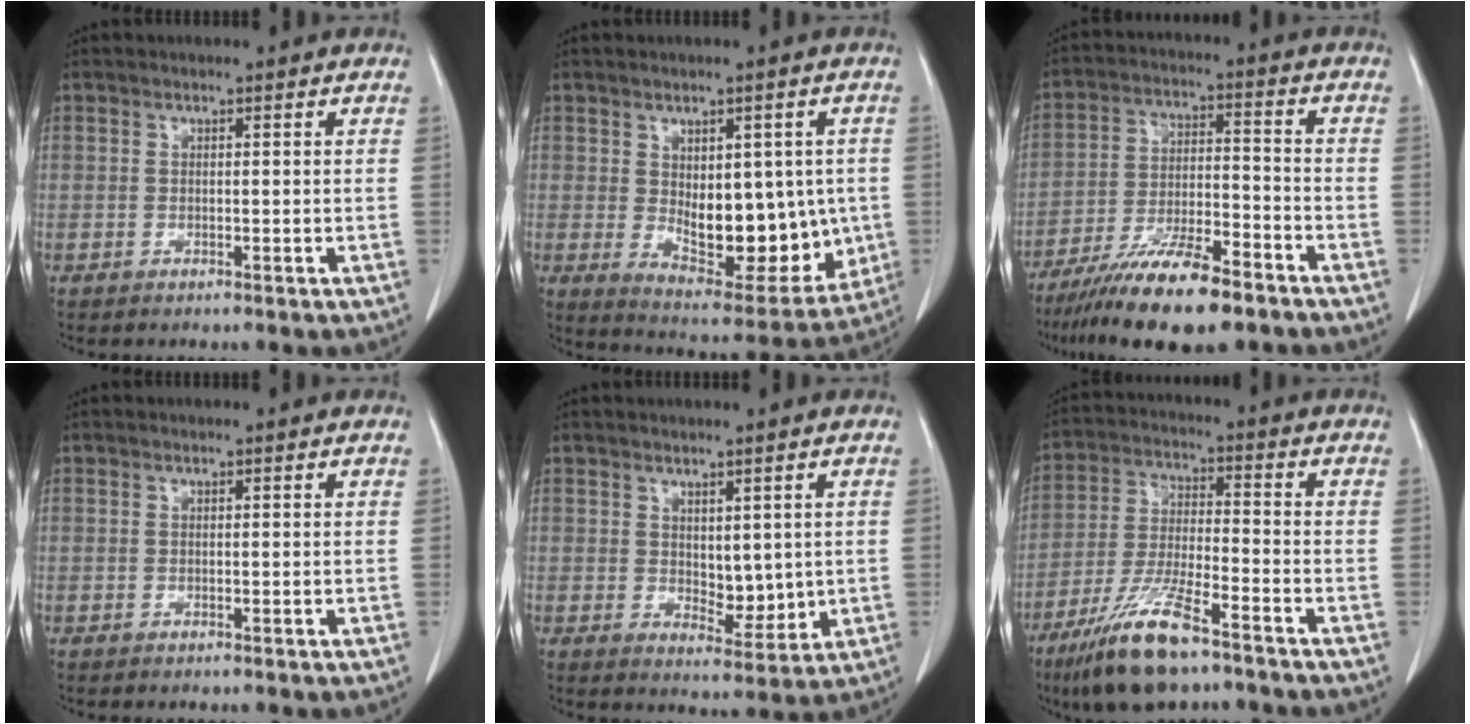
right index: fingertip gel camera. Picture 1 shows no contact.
{"total": 15.3, "force": [-0.6, 7.8, 13.1], "torque": [-0.180, -0.007, 0.019]}
{"total": 14.3, "force": [-10.4, 2.6, 9.4], "torque": [-0.177, -0.023, -0.182]}
{"total": 0.0}
{"total": 3.9, "force": [0.1, 2.1, 3.3], "torque": [-0.041, -0.009, 0.011]}
{"total": 12.9, "force": [-8.7, 2.1, 9.2], "torque": [-0.188, -0.030, -0.160]}